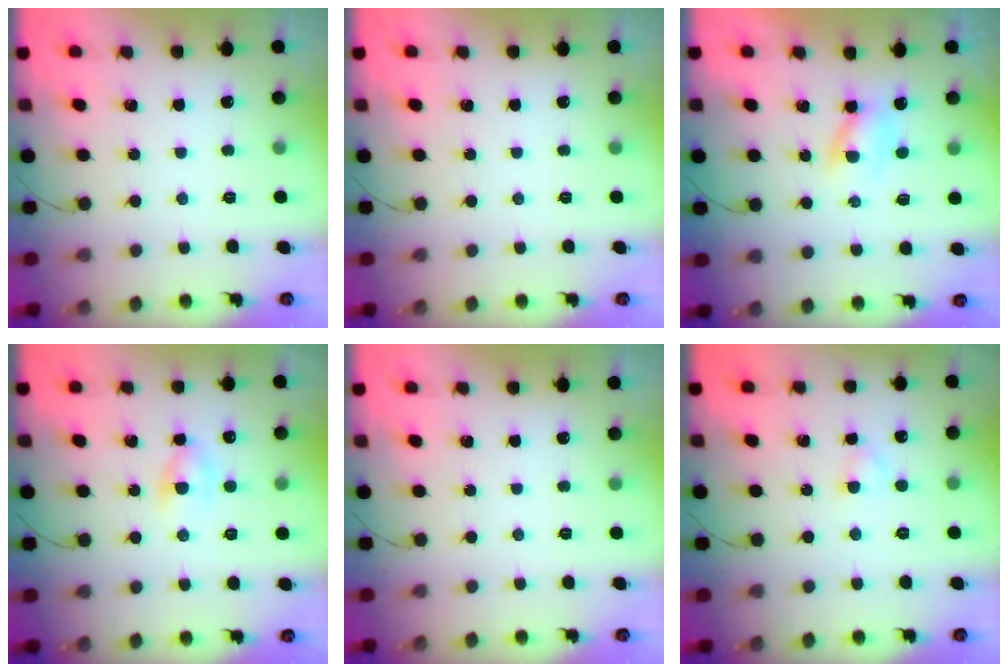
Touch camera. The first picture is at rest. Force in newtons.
{"total": 0.0}
{"total": 2.6, "press": 2.3, "slide": 1.2}
{"total": 4.3, "press": 4.1, "slide": 1.4}
{"total": 0.0}
{"total": 2.4, "press": 2.1, "slide": 1.1}